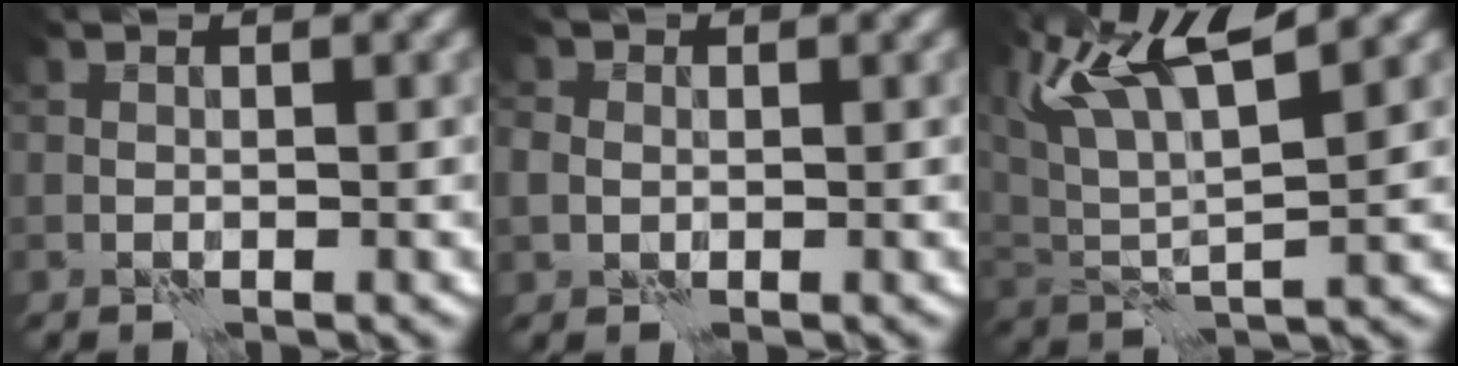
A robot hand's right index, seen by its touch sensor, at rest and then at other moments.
{"total": 1.8, "force": [0.3, 1.6, 0.7], "torque": [-0.016, 0.007, 0.003]}
{"total": 9.3, "force": [5.1, 2.5, 7.4], "torque": [-0.157, 0.018, 0.099]}